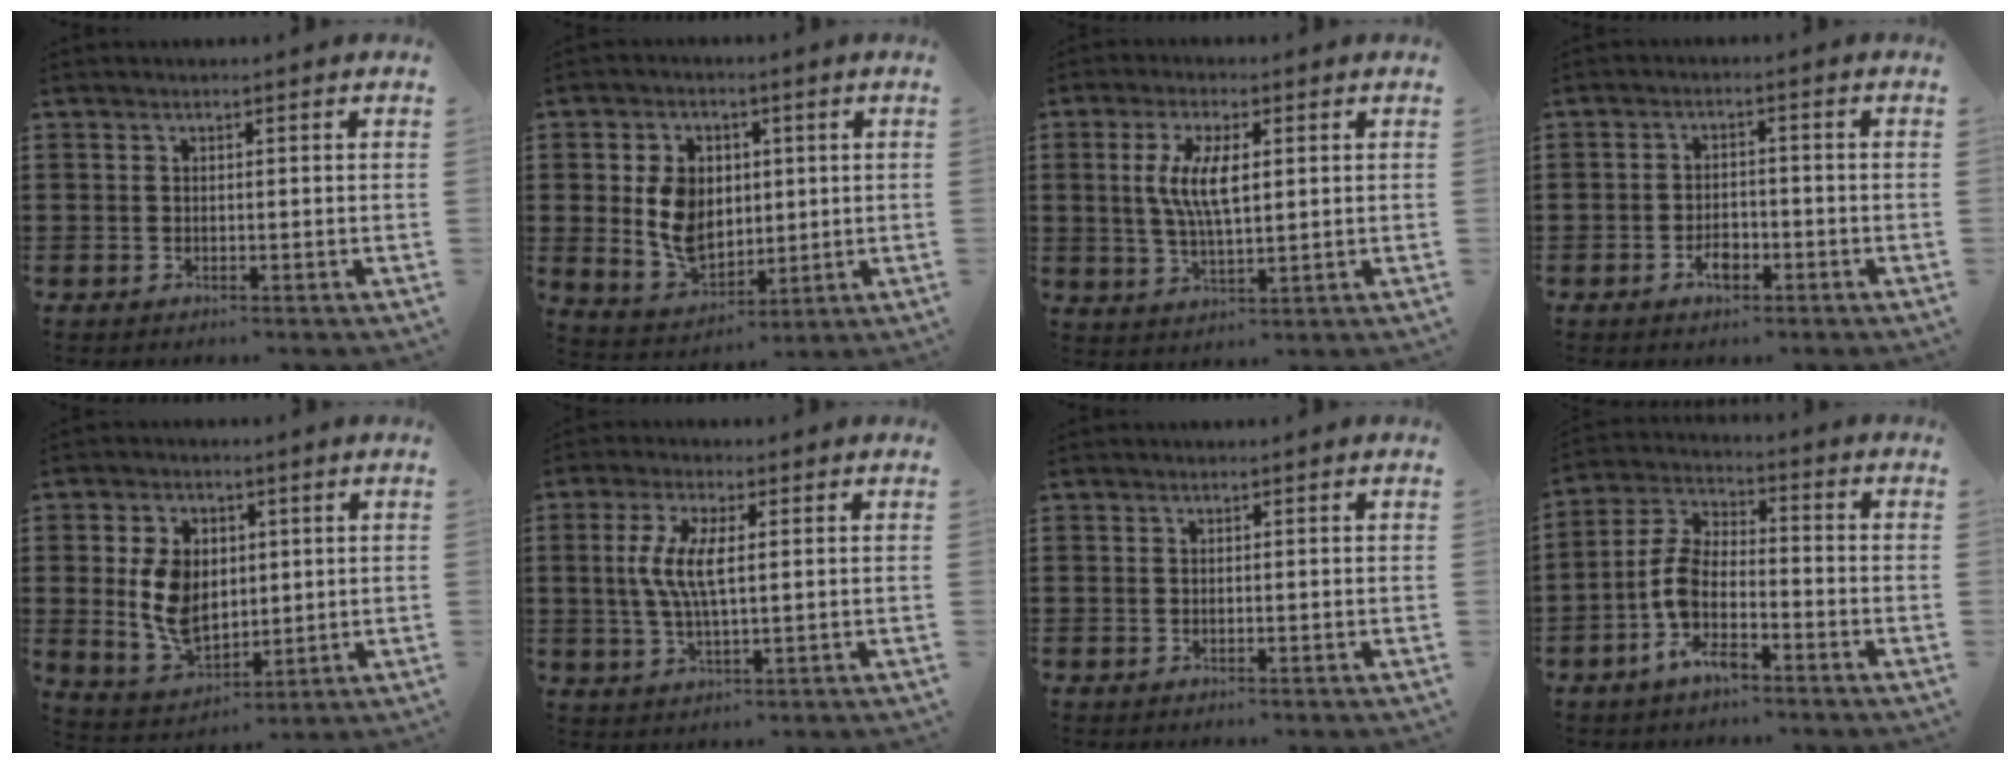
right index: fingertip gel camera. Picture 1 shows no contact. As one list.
[{"total": 8.5, "force": [1.1, 6.7, 5.2], "torque": [-0.114, 0.010, 0.019]}, {"total": 7.2, "force": [1.4, 2.6, 6.6], "torque": [-0.139, 0.006, 0.021]}, {"total": 3.4, "force": [-1.7, 1.8, 2.3], "torque": [-0.043, 0.003, -0.030]}, {"total": 8.9, "force": [1.1, 6.3, 6.2], "torque": [-0.149, 0.006, 0.016]}, {"total": 6.4, "force": [0.8, 1.9, 6.0], "torque": [-0.138, -0.003, 0.007]}, {"total": 0.0}, {"total": 8.0, "force": [-3.4, 3.7, 6.2], "torque": [-0.163, -0.010, -0.075]}]